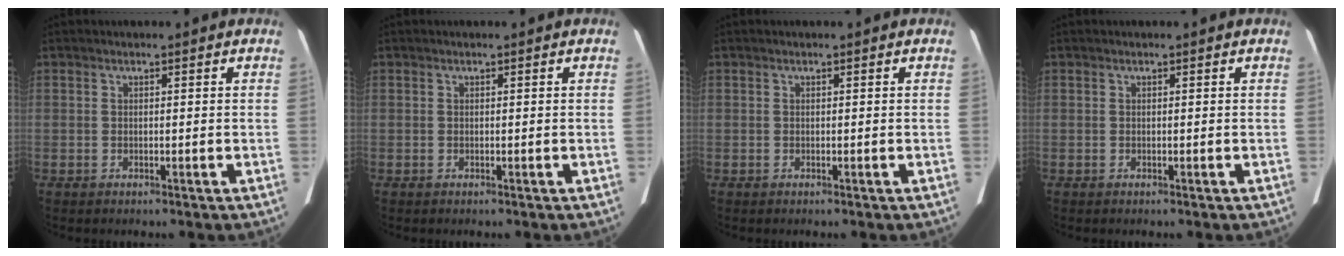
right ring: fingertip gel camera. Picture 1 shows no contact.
{"total": 0.0}
{"total": 0.0}
{"total": 0.0}